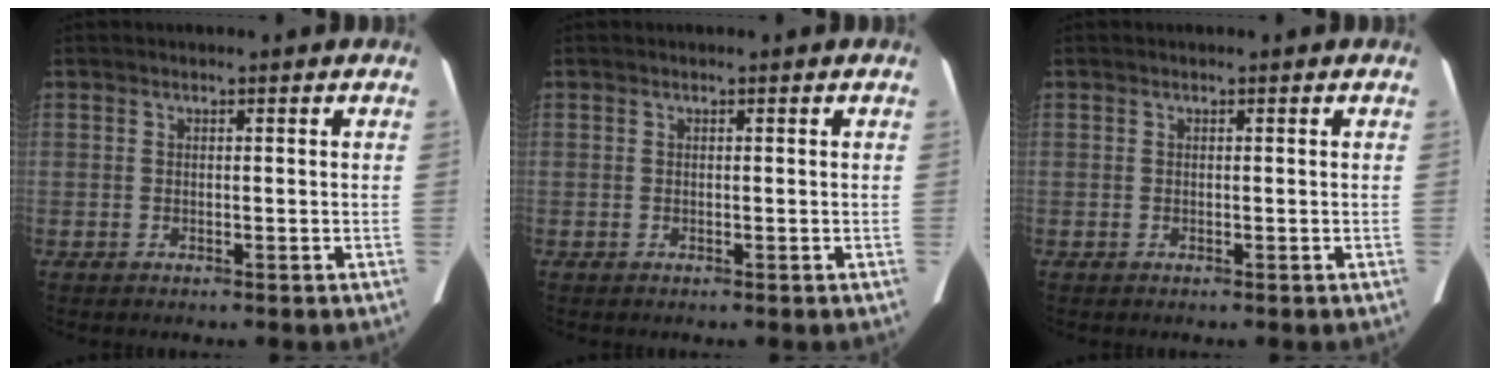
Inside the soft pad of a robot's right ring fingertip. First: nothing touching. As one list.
[{"total": 0.0}, {"total": 0.0}]